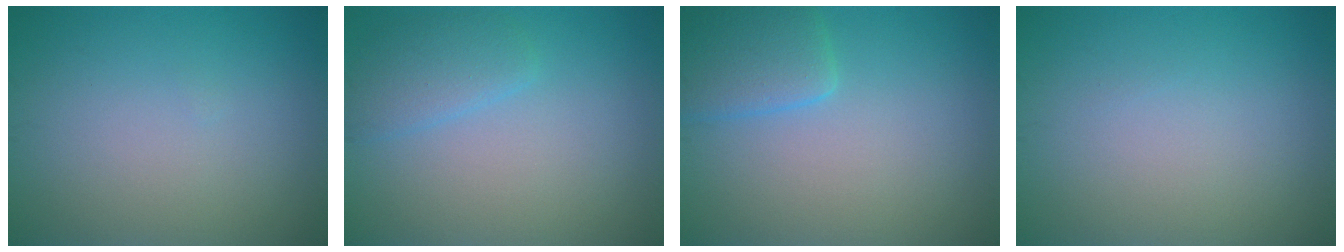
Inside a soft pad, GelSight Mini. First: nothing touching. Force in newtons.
{"total": 2.4, "press": 2.4, "slide": 0.2}
{"total": 3.2, "press": 3.2, "slide": 0.3}
{"total": 0.0}